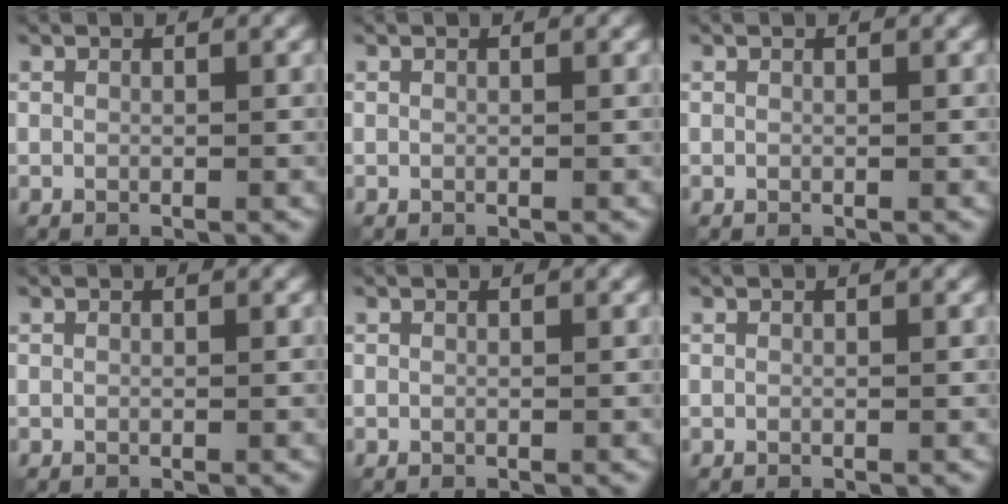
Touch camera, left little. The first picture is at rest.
{"total": 0.0}
{"total": 0.0}
{"total": 0.0}
{"total": 0.0}
{"total": 0.0}